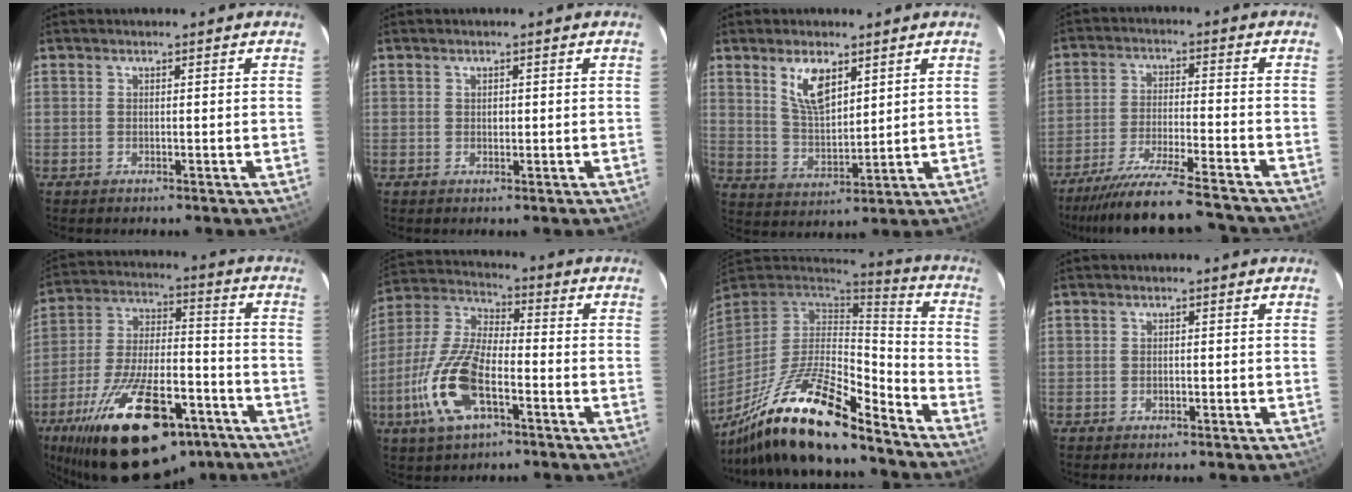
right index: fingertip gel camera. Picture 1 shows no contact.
{"total": 0.7, "force": [0.1, 0.7, 0.3], "torque": [-0.003, 0.003, 0.004]}
{"total": 8.1, "force": [4.4, 3.5, 5.8], "torque": [-0.104, 0.000, 0.094]}
{"total": 17.2, "force": [-15.7, 0.7, 7.0], "torque": [-0.147, -0.031, -0.248]}
{"total": 28.7, "force": [-18.3, 11.9, 18.6], "torque": [-0.344, -0.016, -0.276]}
{"total": 15.8, "force": [-6.2, 6.5, 13.0], "torque": [-0.289, -0.006, -0.123]}
{"total": 21.7, "force": [-15.5, 5.3, 14.1], "torque": [-0.283, -0.031, -0.279]}
{"total": 0.7, "force": [-0.3, 0.6, 0.2], "torque": [-0.001, -0.001, -0.004]}